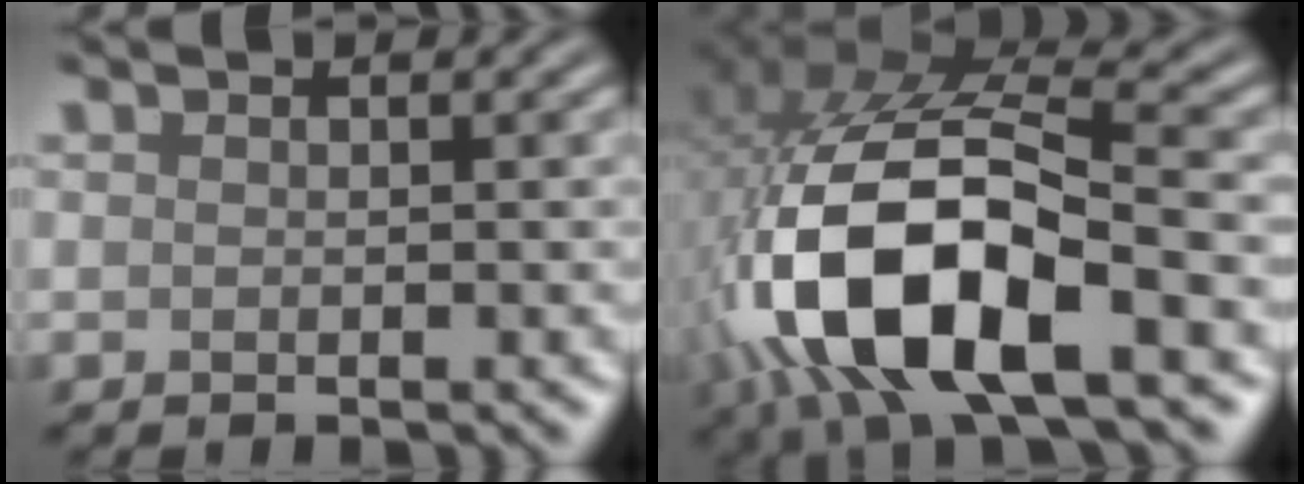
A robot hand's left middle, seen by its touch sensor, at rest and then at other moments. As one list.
[{"total": 14.4, "force": [-4.3, 6.5, 12.1], "torque": [-0.257, -0.010, -0.073]}]